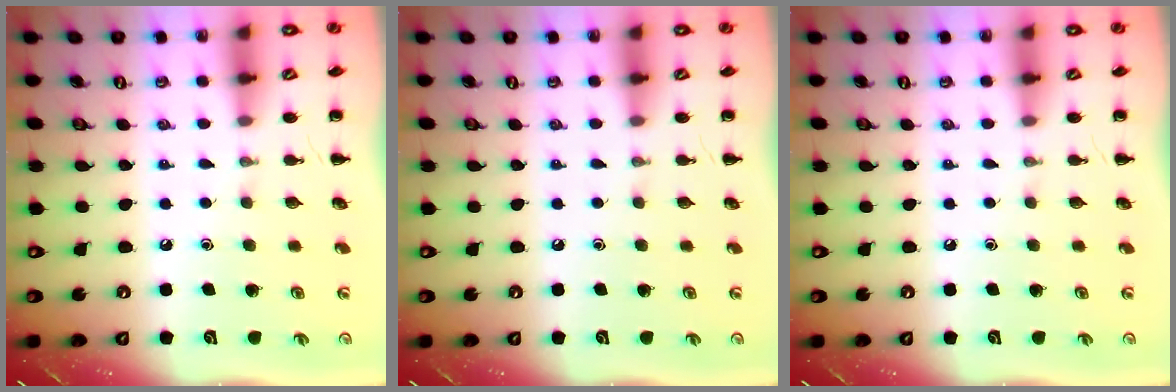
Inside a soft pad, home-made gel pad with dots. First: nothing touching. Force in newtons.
{"total": 0.0}
{"total": 0.0}